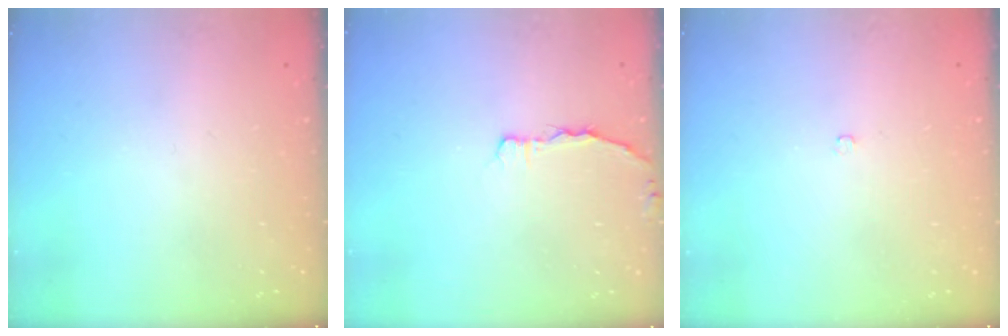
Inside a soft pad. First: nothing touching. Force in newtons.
{"total": 2.0, "press": 2.0, "slide": 0.3}
{"total": 2.1, "press": 2.1, "slide": 0.4}